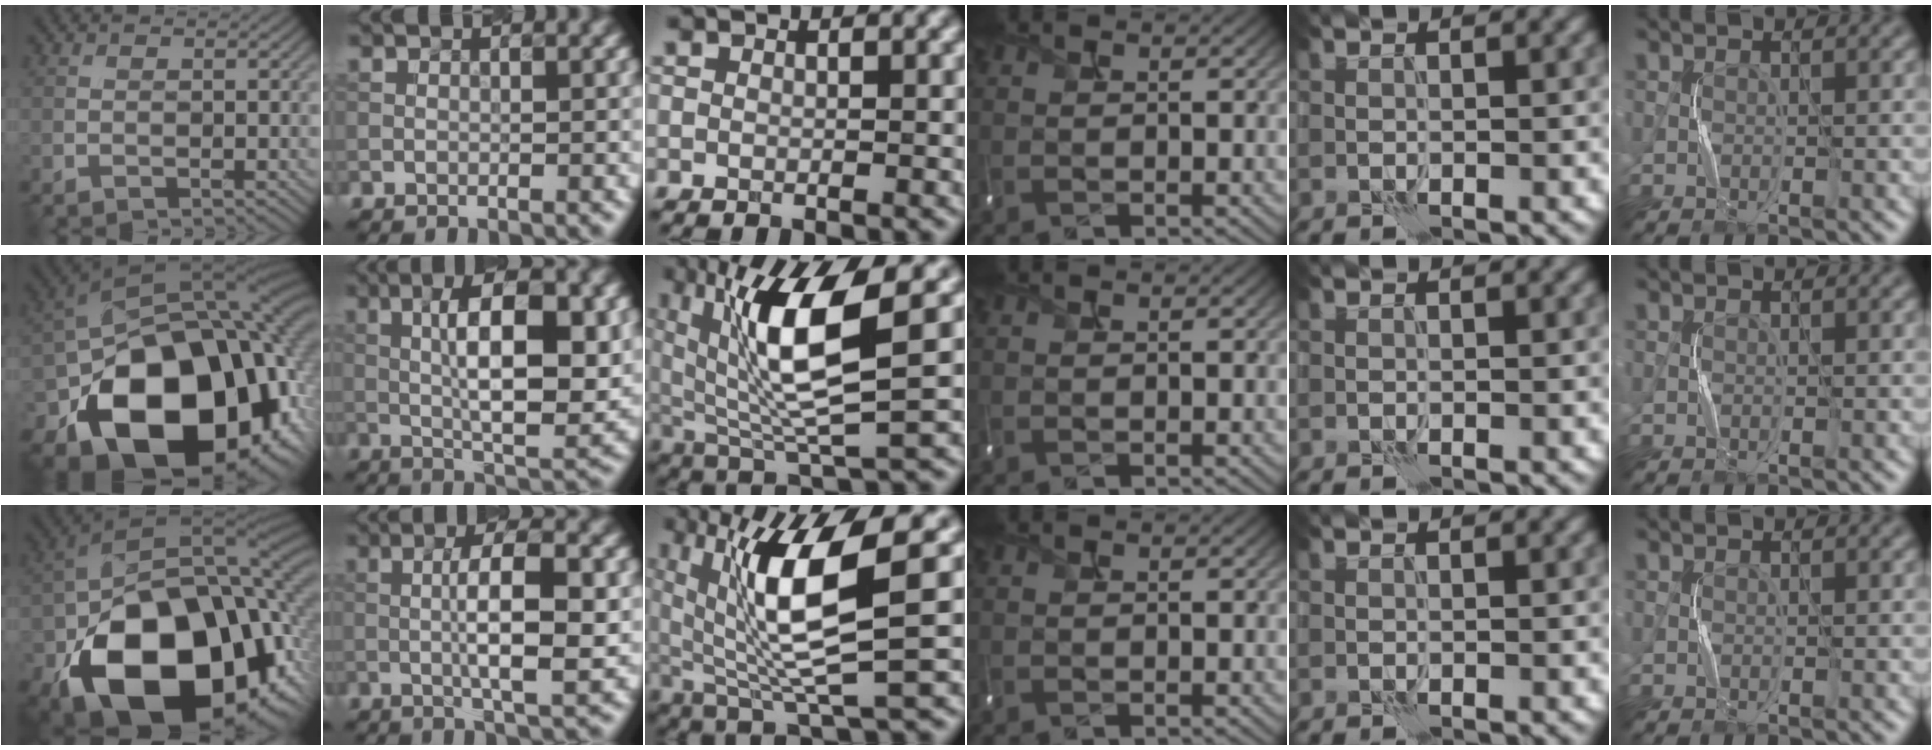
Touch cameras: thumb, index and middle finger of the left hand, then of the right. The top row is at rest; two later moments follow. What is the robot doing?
{"motion": "shake", "object": "tambourine"}